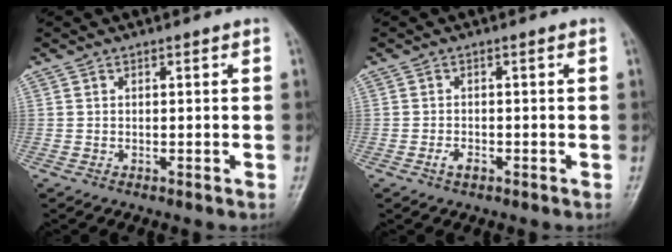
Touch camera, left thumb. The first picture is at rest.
{"total": 1.8, "force": [-0.9, 0.9, 1.2], "torque": [-0.021, 0.006, -0.016]}